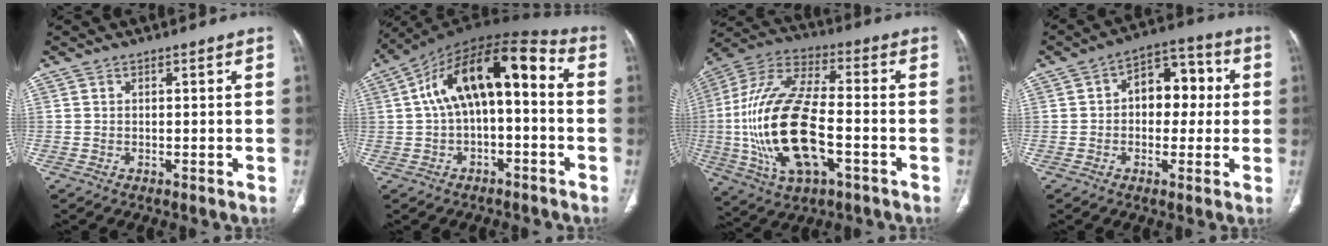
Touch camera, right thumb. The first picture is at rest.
{"total": 16.7, "force": [1.0, 8.0, 14.6], "torque": [-0.228, 0.061, 0.010]}
{"total": 23.5, "force": [-4.2, 10.5, 20.6], "torque": [-0.437, 0.020, -0.068]}
{"total": 10.5, "force": [1.0, 7.0, 7.7], "torque": [-0.069, 0.029, 0.006]}